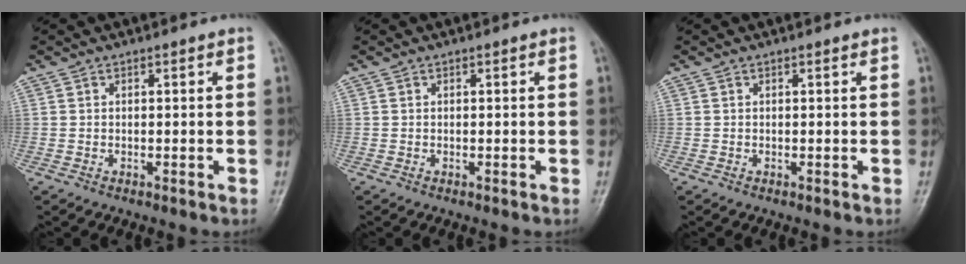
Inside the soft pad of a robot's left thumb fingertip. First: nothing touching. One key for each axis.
{"total": 0.0}
{"total": 0.0}